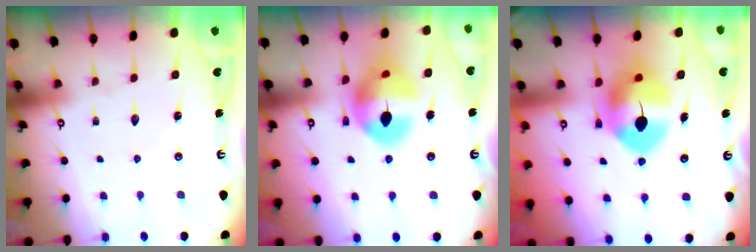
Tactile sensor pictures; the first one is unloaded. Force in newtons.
{"total": 13.8, "press": 13.7, "slide": 1.5}
{"total": 11.2, "press": 11.0, "slide": 1.5}